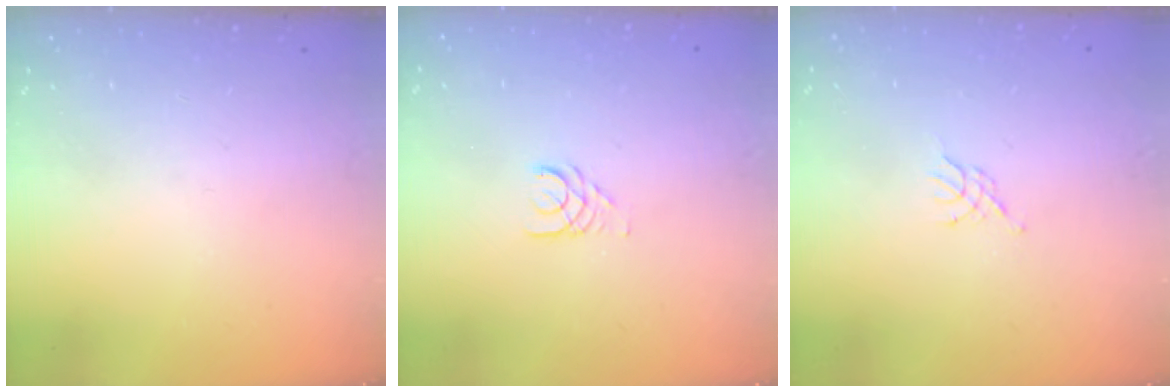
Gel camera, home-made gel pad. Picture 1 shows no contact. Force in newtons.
{"total": 2.5, "press": 2.5, "slide": 0.3}
{"total": 2.3, "press": 2.2, "slide": 0.5}